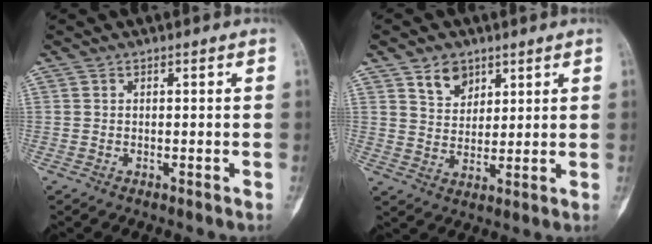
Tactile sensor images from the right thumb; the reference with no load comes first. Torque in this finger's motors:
{"motor_torque": [-0.33, 0.27, -0.02, 0.15, 0.09]}